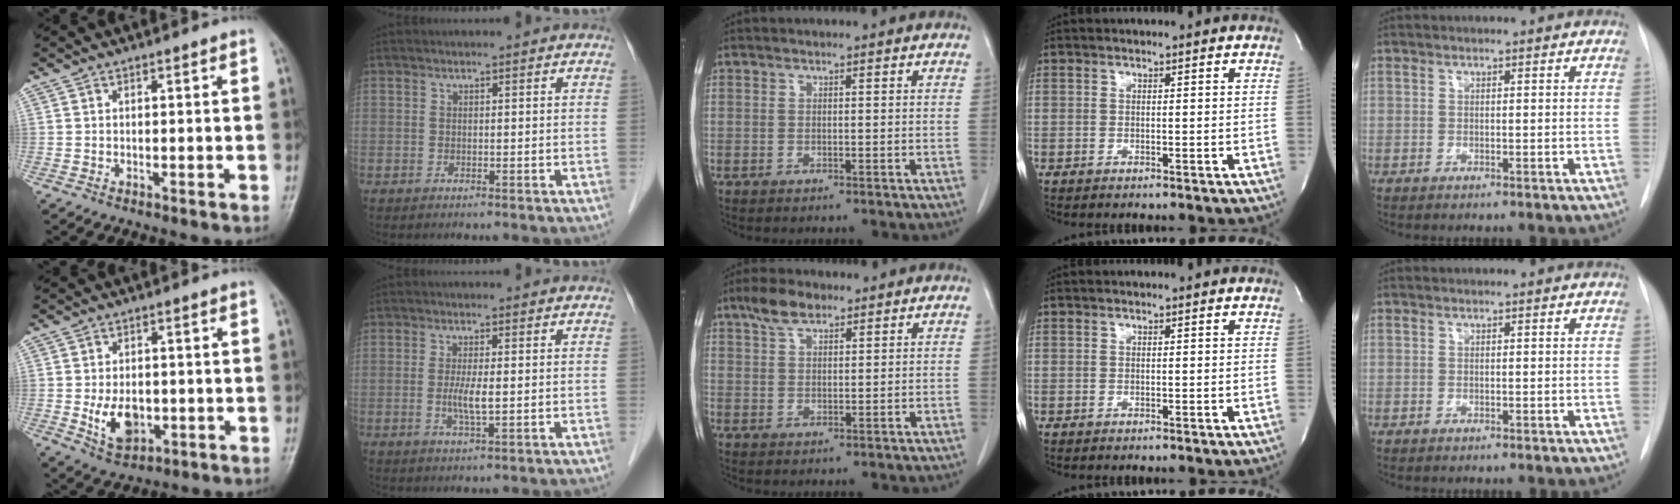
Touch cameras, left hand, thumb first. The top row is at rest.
{"thumb": {"total": 7.1, "force": [-1.2, 4.8, 5.1], "torque": [-0.074, -0.007, -0.010]}, "index": {"total": 3.4, "force": [-0.4, 0.5, 3.4], "torque": [-0.072, -0.006, -0.006]}, "middle": {"total": 4.7, "force": [3.3, 1.9, 2.7], "torque": [-0.059, 0.010, 0.065]}}